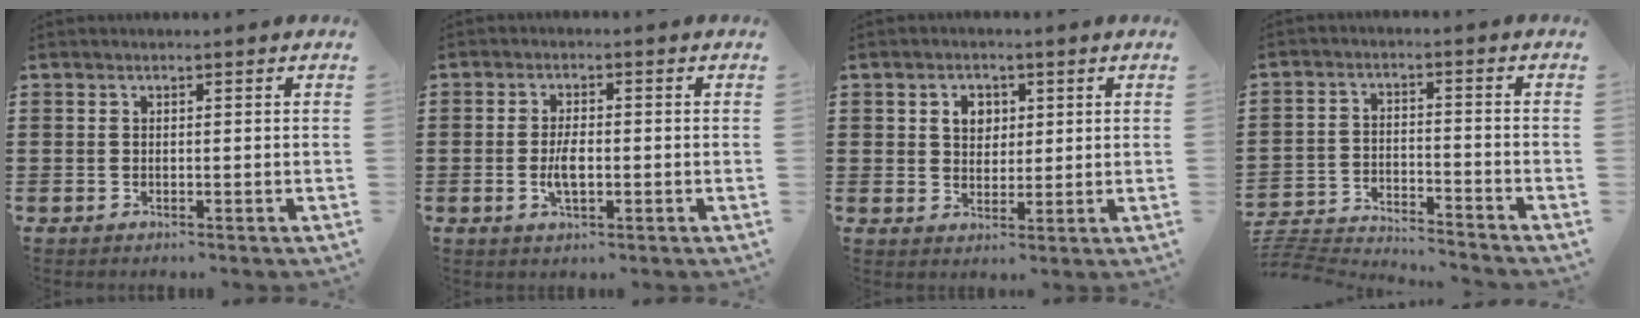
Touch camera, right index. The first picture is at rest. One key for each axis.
{"total": 4.1, "fx": -0.7, "fy": 1.6, "fz": 3.6, "tx": -0.080, "ty": -0.001, "tz": -0.017}
{"total": 3.9, "fx": 1.2, "fy": 3.1, "fz": 2.0, "tx": -0.050, "ty": 0.013, "tz": 0.019}
{"total": 4.3, "fx": -4.3, "fy": 0.0, "fz": 0.4, "tx": -0.027, "ty": -0.008, "tz": -0.096}